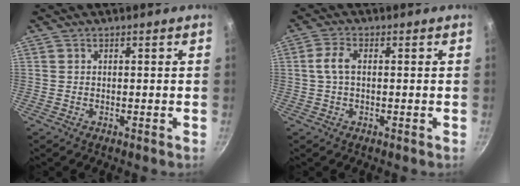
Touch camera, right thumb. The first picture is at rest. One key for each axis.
{"total": 3.8, "fx": 0.2, "fy": 1.8, "fz": 3.3, "tx": -0.078, "ty": 0.012, "tz": -0.001}